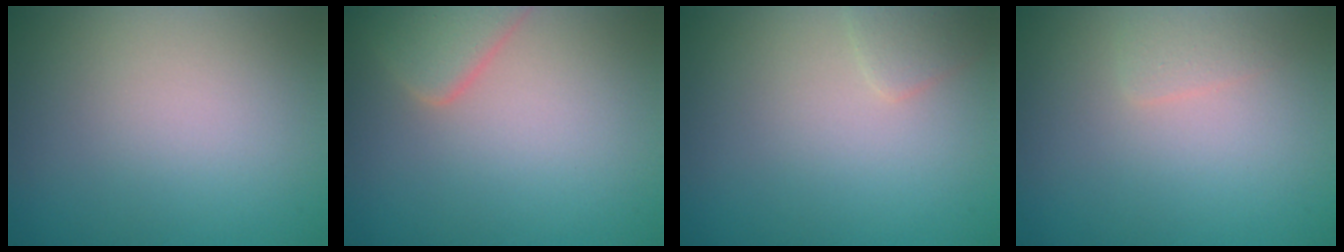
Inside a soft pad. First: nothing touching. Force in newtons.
{"total": 2.8, "press": 2.8, "slide": 0.4}
{"total": 1.3, "press": 1.3, "slide": 0.0}
{"total": 1.0, "press": 1.0, "slide": 0.1}